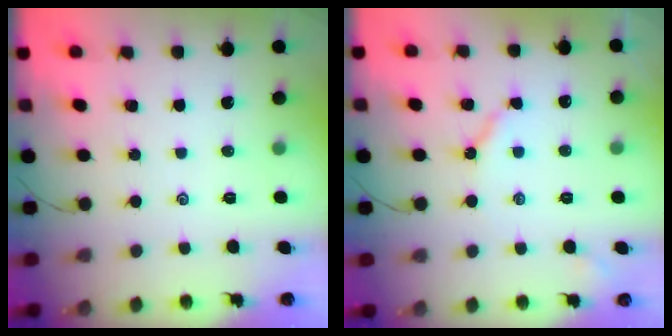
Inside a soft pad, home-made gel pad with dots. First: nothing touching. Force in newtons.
{"total": 4.1, "press": 4.1, "slide": 0.3}